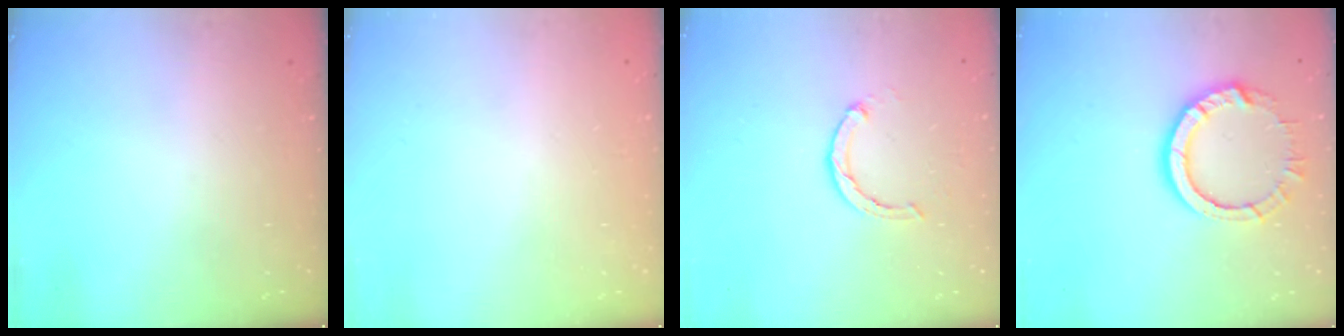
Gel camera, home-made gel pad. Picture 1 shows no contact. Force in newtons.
{"total": 2.7, "press": 2.7, "slide": 0.2}
{"total": 2.4, "press": 2.4, "slide": 0.4}
{"total": 9.8, "press": 9.8, "slide": 0.4}